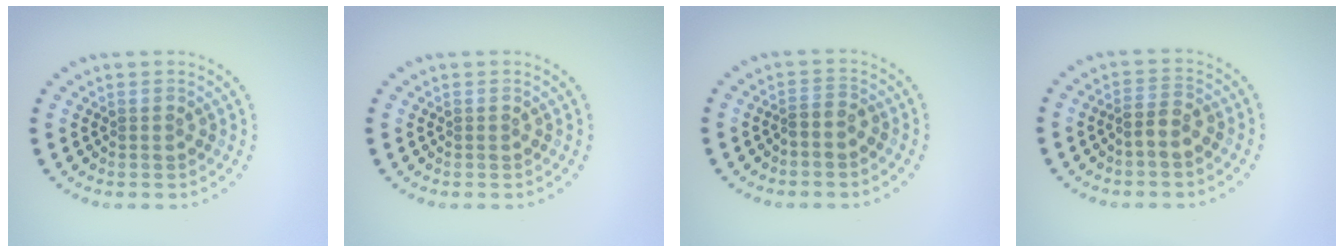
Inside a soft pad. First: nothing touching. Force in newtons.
{"total": 0.0}
{"total": 1.0, "press": 0.7, "slide": 0.7}
{"total": 1.7, "press": 1.5, "slide": 0.8}